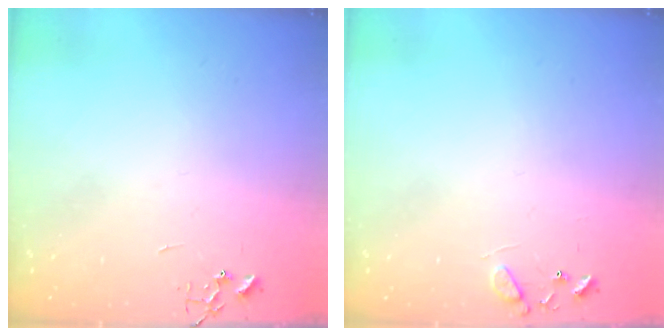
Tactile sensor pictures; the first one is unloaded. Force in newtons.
{"total": 9.0, "press": 9.0, "slide": 0.6}